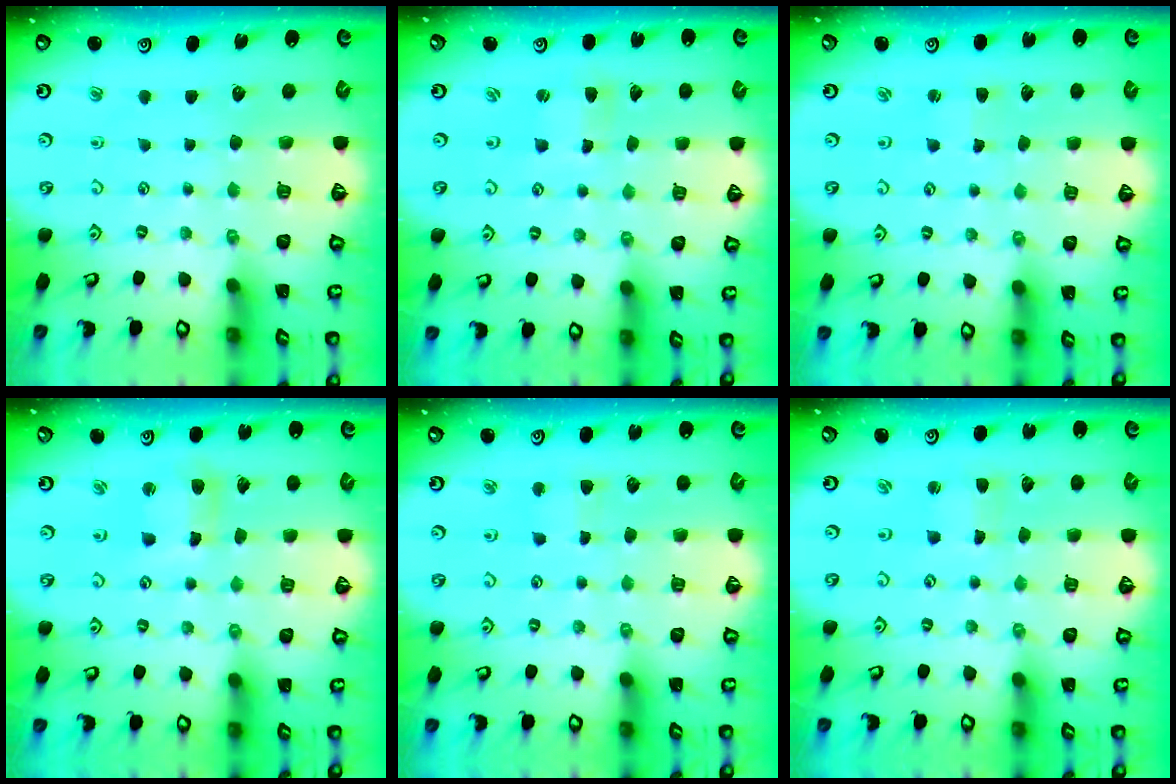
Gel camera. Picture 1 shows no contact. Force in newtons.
{"total": 1.3, "press": 1.2, "slide": 0.2}
{"total": 1.9, "press": 1.9, "slide": 0.2}
{"total": 5.0, "press": 5.0, "slide": 0.6}
{"total": 2.8, "press": 2.8, "slide": 0.4}
{"total": 1.1, "press": 1.1, "slide": 0.1}